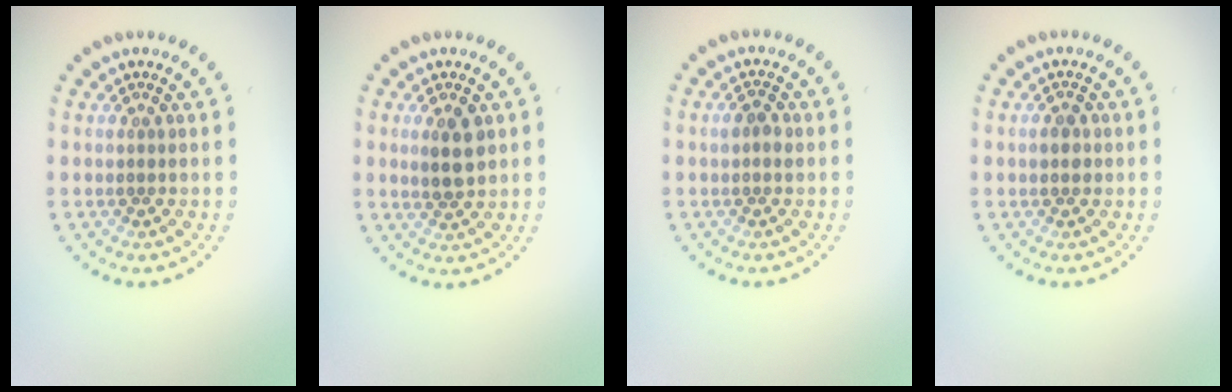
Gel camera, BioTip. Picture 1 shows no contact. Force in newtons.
{"total": 2.7, "press": 2.6, "slide": 0.7}
{"total": 1.4, "press": 1.4, "slide": 0.3}
{"total": 1.1, "press": 1.1, "slide": 0.1}